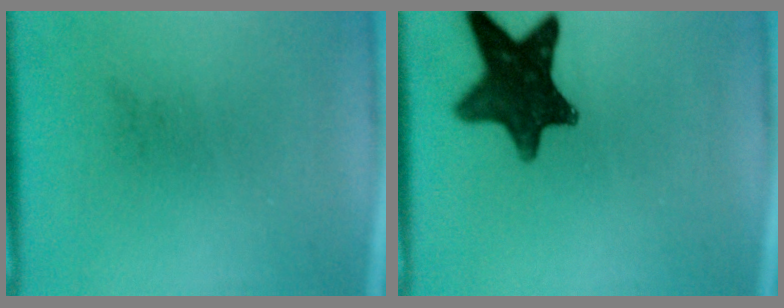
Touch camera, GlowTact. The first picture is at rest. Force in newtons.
{"total": 12.4}